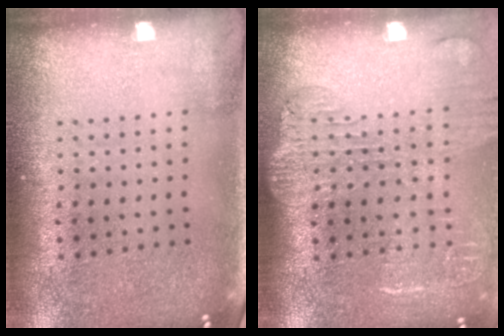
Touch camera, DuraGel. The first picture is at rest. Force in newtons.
{"total": 1.8, "press": 1.6, "slide": 0.9}